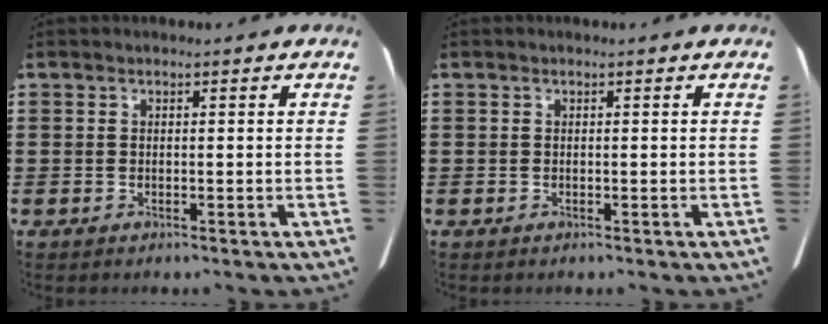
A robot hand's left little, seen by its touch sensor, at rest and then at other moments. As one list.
[{"total": 0.0}]